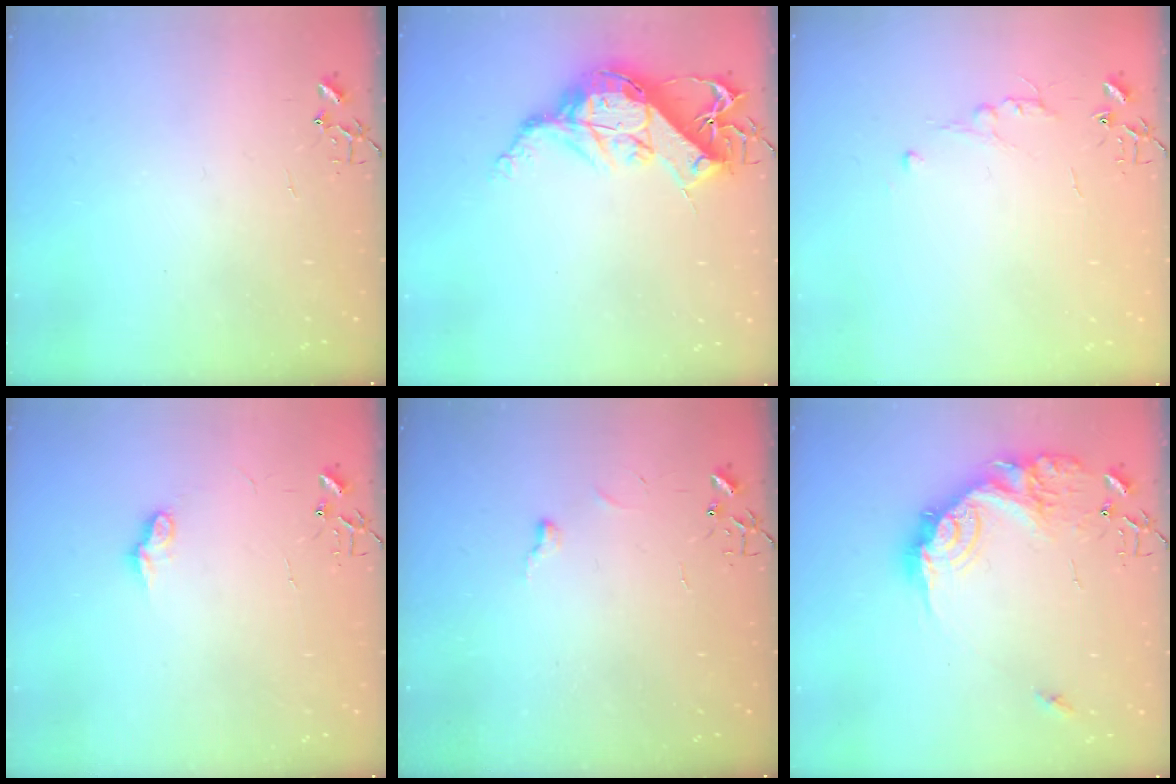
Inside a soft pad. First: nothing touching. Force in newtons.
{"total": 13.9, "press": 13.8, "slide": 1.4}
{"total": 4.8, "press": 4.8, "slide": 0.7}
{"total": 6.9, "press": 6.9, "slide": 0.2}
{"total": 3.8, "press": 3.8, "slide": 0.5}
{"total": 19.2, "press": 19.2, "slide": 1.0}